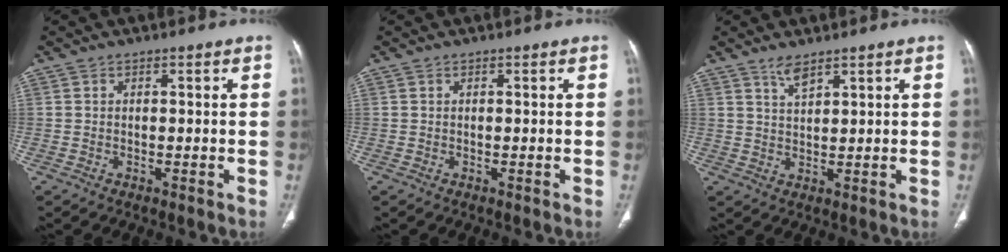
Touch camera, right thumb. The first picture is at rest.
{"total": 0.0}
{"total": 2.9, "force": [2.3, 0.6, 1.6], "torque": [-0.027, -0.012, 0.050]}